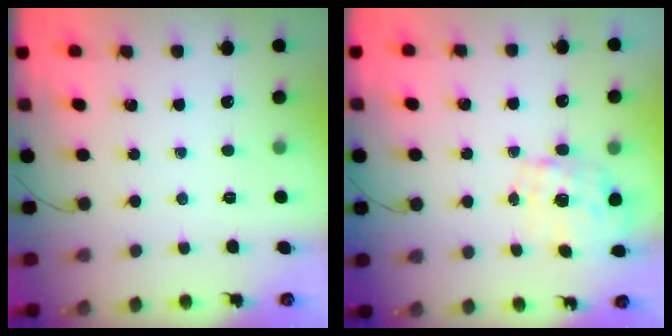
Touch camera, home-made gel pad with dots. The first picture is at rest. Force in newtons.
{"total": 1.9, "press": 1.7, "slide": 0.7}